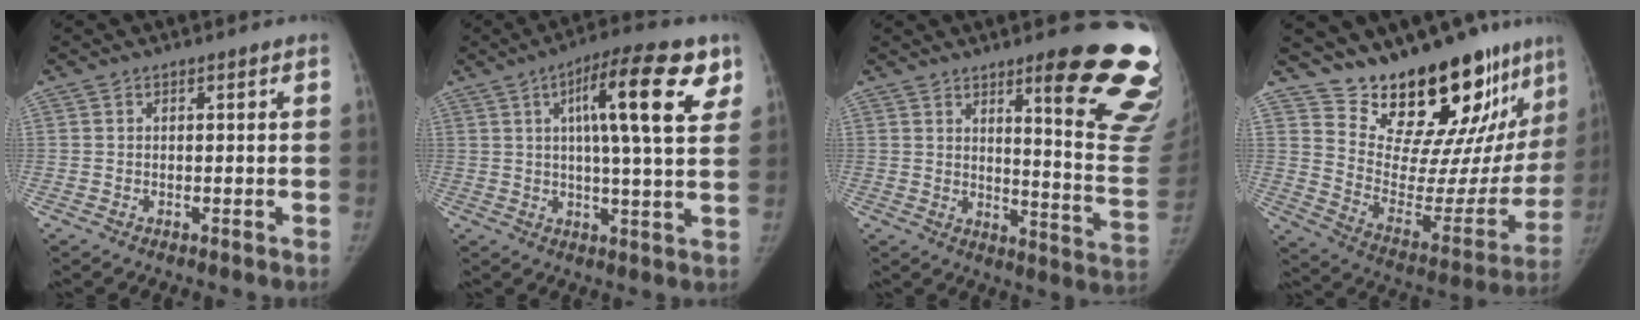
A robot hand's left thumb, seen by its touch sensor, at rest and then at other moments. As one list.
[{"total": 16.2, "force": [6.3, 3.9, 14.4], "torque": [-0.194, -0.006, 0.085]}, {"total": 21.5, "force": [12.6, 3.6, 17.0], "torque": [-0.161, -0.079, 0.166]}, {"total": 25.5, "force": [20.8, 7.5, 12.8], "torque": [-0.148, -0.148, 0.307]}]